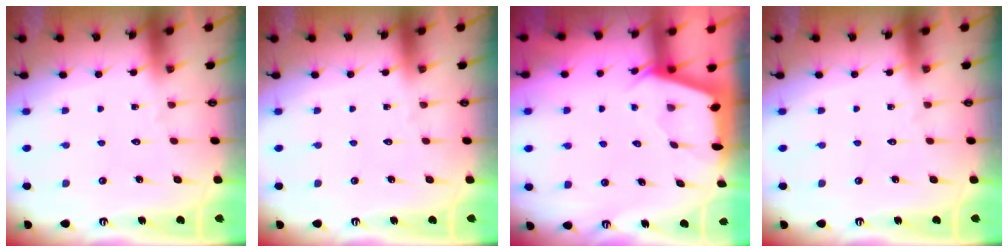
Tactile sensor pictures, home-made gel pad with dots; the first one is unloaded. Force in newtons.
{"total": 0.0}
{"total": 3.1, "press": 3.1, "slide": 0.0}
{"total": 0.0}